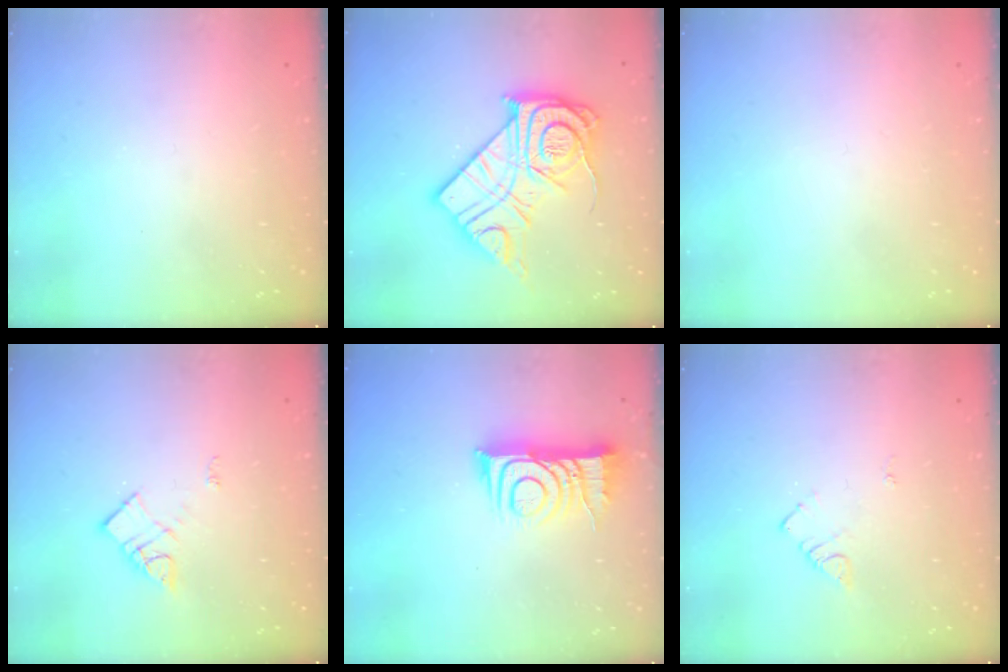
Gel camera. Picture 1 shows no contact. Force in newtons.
{"total": 19.5, "press": 19.4, "slide": 1.5}
{"total": 1.8, "press": 1.8, "slide": 0.1}
{"total": 8.7, "press": 8.7, "slide": 0.5}
{"total": 10.8, "press": 10.8, "slide": 1.0}
{"total": 3.9, "press": 3.9, "slide": 0.5}